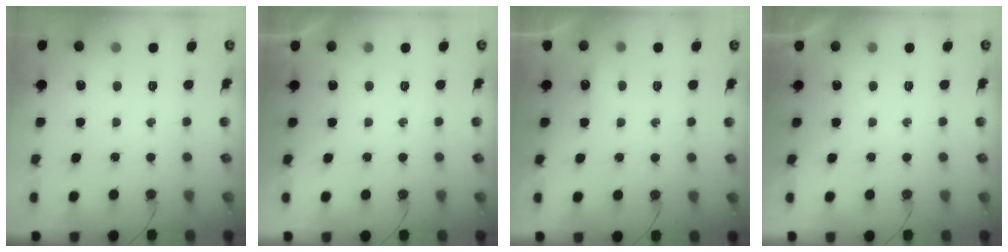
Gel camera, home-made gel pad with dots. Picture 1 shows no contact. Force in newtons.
{"total": 0.0}
{"total": 2.8, "press": 2.8, "slide": 0.4}
{"total": 0.0}